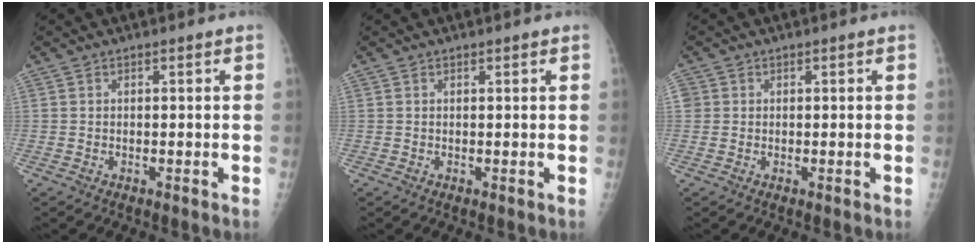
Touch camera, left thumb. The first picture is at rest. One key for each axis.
{"total": 0.5, "fx": 0.3, "fy": 0.1, "fz": 0.4, "tx": -0.006, "ty": 0.000, "tz": 0.004}
{"total": 1.4, "fx": 0.2, "fy": 1.4, "fz": 0.2, "tx": 0.007, "ty": 0.003, "tz": 0.001}